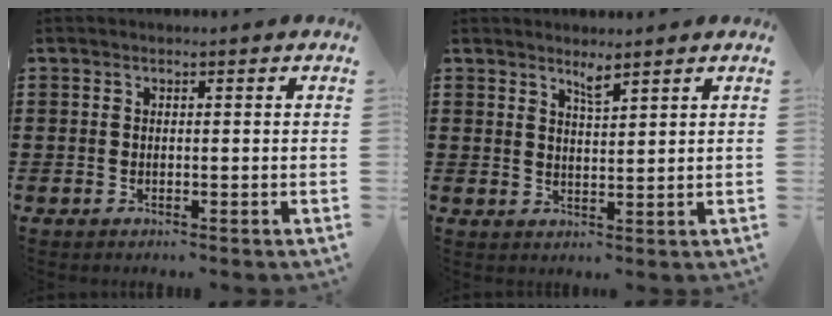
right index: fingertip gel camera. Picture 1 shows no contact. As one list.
[{"total": 2.4, "force": [2.1, 0.2, 1.2], "torque": [-0.026, 0.001, 0.037]}]